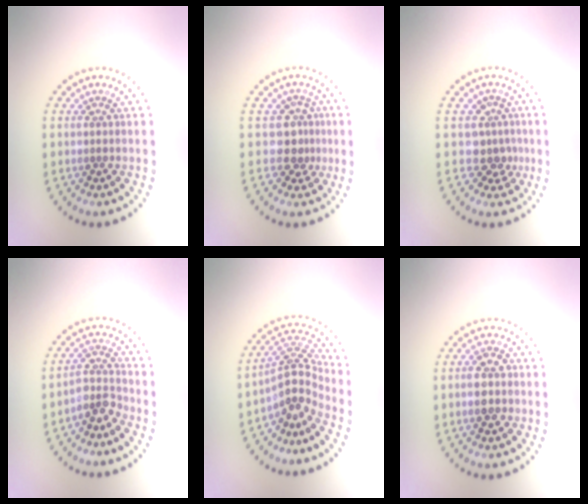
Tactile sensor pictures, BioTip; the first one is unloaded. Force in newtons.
{"total": 2.6, "press": 2.0, "slide": 1.6}
{"total": 2.5, "press": 1.9, "slide": 1.7}
{"total": 2.7, "press": 2.0, "slide": 1.8}
{"total": 4.0, "press": 2.7, "slide": 2.9}
{"total": 2.6, "press": 2.6, "slide": 0.4}